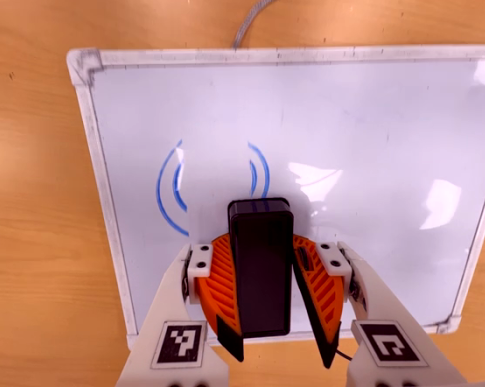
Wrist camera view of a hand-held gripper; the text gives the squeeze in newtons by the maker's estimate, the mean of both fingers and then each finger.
{"total": 7.4, "left": 8.2, "right": 6.7}